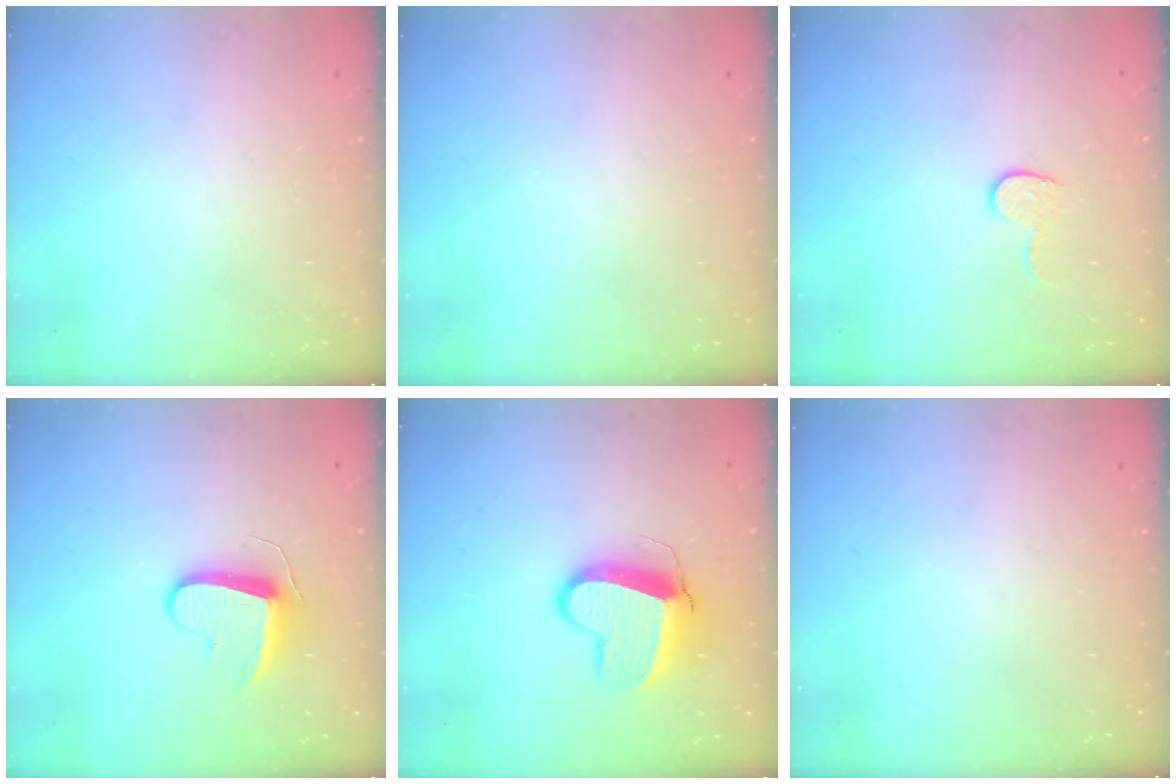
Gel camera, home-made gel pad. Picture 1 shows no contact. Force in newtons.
{"total": 0.0}
{"total": 4.4, "press": 4.4, "slide": 0.4}
{"total": 8.9, "press": 8.9, "slide": 0.1}
{"total": 12.0, "press": 11.9, "slide": 1.2}
{"total": 0.0}